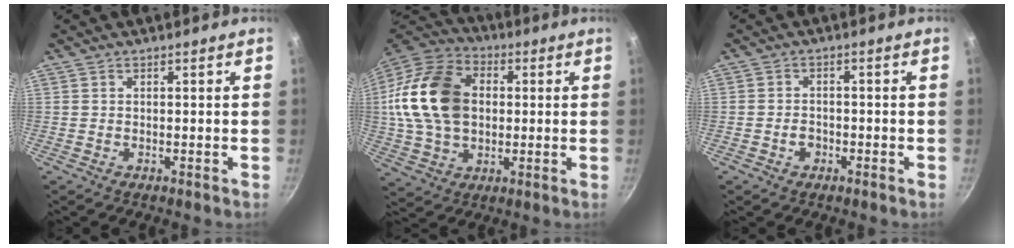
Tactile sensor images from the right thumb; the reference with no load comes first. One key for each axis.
{"total": 20.3, "fx": 1.9, "fy": 14.5, "fz": 14.1, "tx": -0.251, "ty": 0.026, "tz": 0.028}
{"total": 2.3, "fx": -1.2, "fy": 1.7, "fz": 1.0, "tx": -0.007, "ty": 0.016, "tz": -0.018}